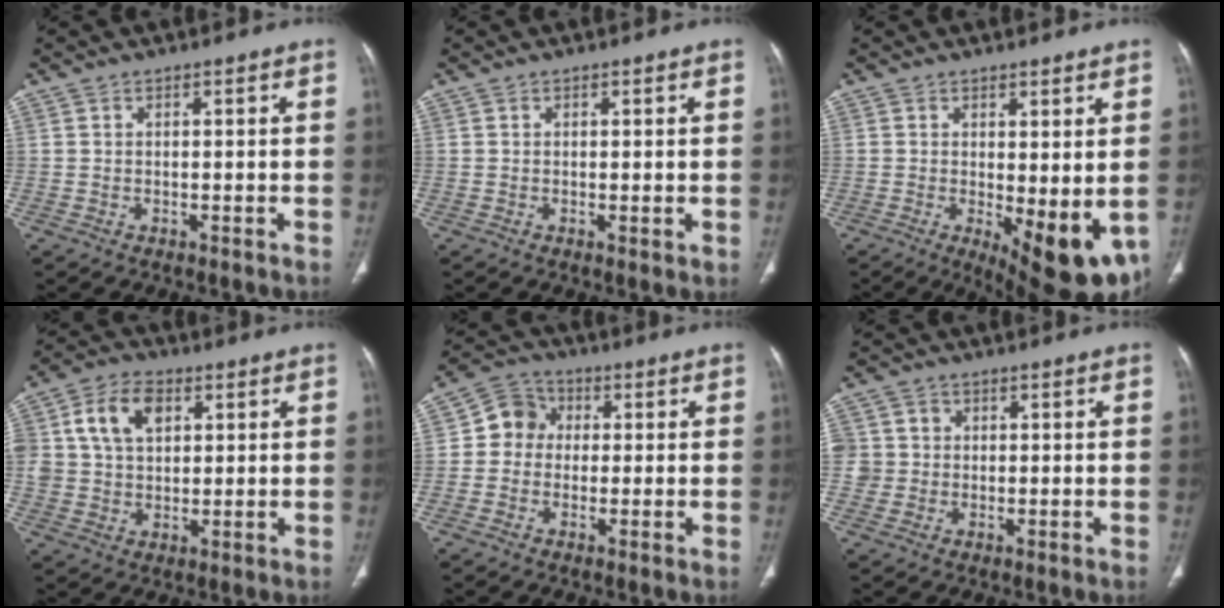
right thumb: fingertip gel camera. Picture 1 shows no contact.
{"total": 0.8, "force": [0.1, 0.3, 0.8], "torque": [-0.017, -0.006, 0.000]}
{"total": 11.5, "force": [-1.7, 4.2, 10.6], "torque": [-0.134, -0.026, -0.009]}
{"total": 11.0, "force": [3.3, 7.9, 7.0], "torque": [-0.115, 0.004, 0.059]}
{"total": 6.6, "force": [0.2, 6.0, 2.9], "torque": [-0.027, 0.018, -0.010]}
{"total": 5.5, "force": [0.1, 5.4, 1.0], "torque": [-0.001, 0.012, 0.001]}